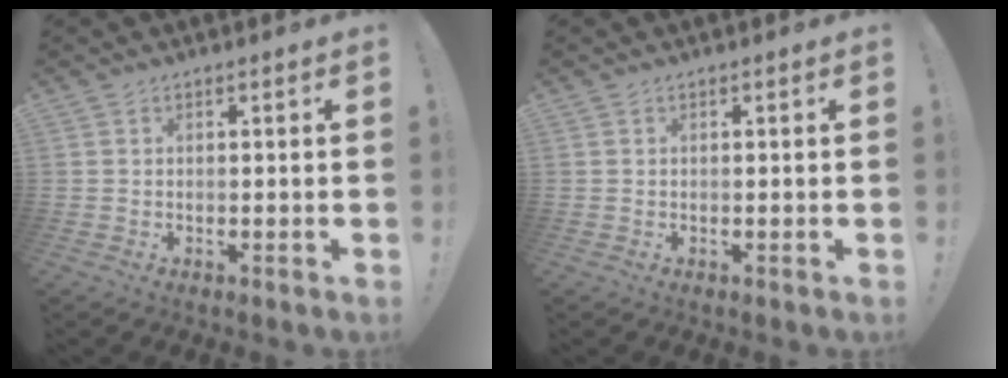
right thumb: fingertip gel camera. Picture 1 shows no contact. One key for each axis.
{"total": 0.0}